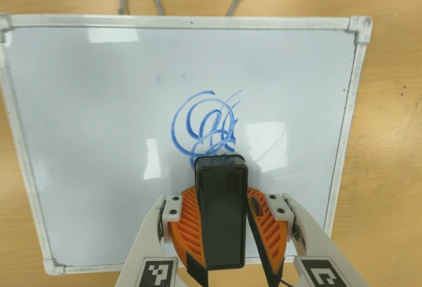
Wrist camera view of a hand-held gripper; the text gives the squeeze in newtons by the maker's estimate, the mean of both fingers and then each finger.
{"total": 8.0, "left": 8.8, "right": 7.2}